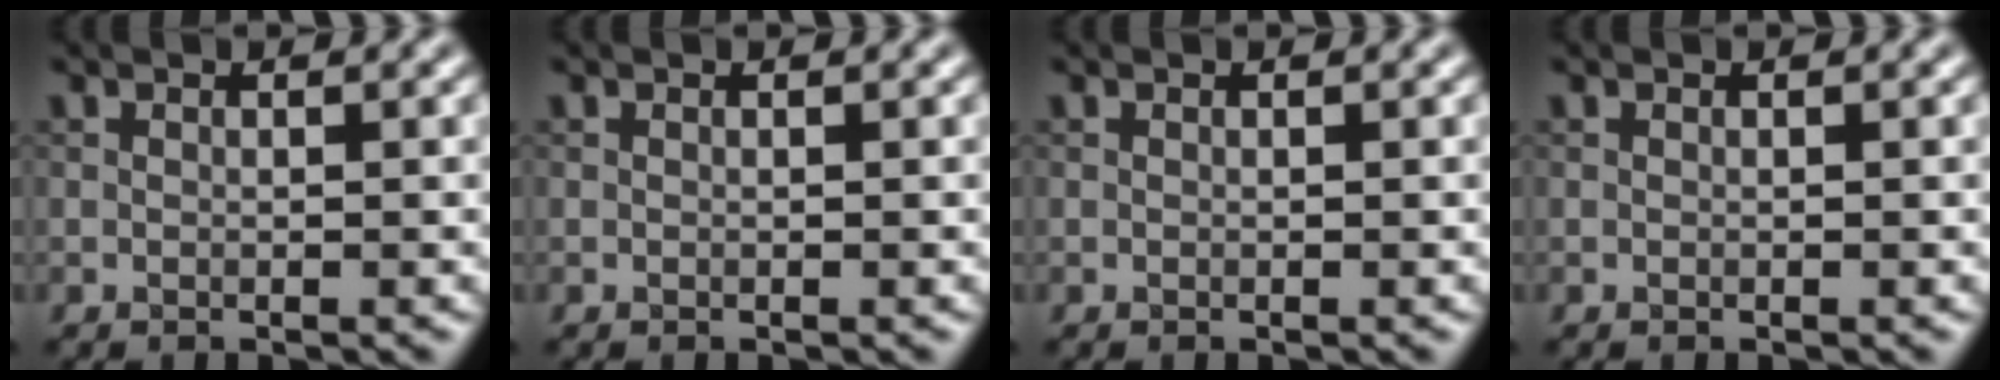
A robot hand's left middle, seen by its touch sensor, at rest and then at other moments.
{"total": 0.0}
{"total": 0.0}
{"total": 0.0}